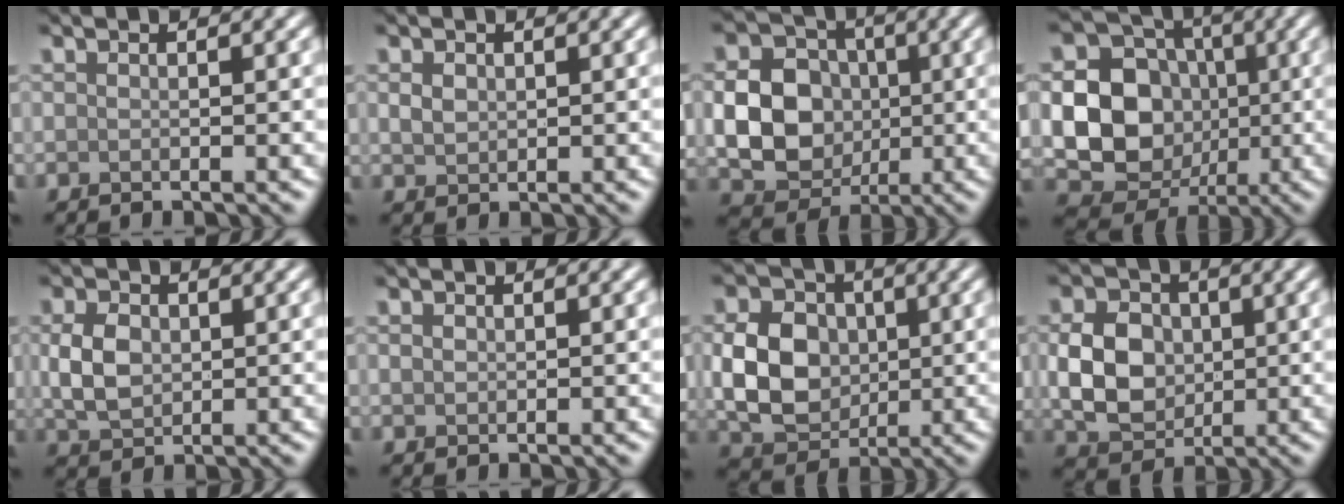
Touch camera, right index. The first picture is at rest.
{"total": 1.4, "force": [0.4, 1.1, 0.8], "torque": [-0.017, 0.000, 0.010]}
{"total": 8.2, "force": [-0.4, 6.8, 4.6], "torque": [-0.085, -0.007, -0.014]}
{"total": 11.0, "force": [-1.0, 9.4, 5.7], "torque": [-0.097, -0.016, -0.038]}
{"total": 3.9, "force": [0.3, 2.8, 2.6], "torque": [-0.062, 0.000, 0.005]}
{"total": 0.8, "force": [0.2, 0.6, 0.4], "torque": [-0.008, 0.000, 0.003]}
{"total": 6.9, "force": [-0.1, 5.4, 4.3], "torque": [-0.086, 0.001, -0.005]}
{"total": 6.0, "force": [0.0, 4.7, 3.8], "torque": [-0.075, 0.000, 0.000]}